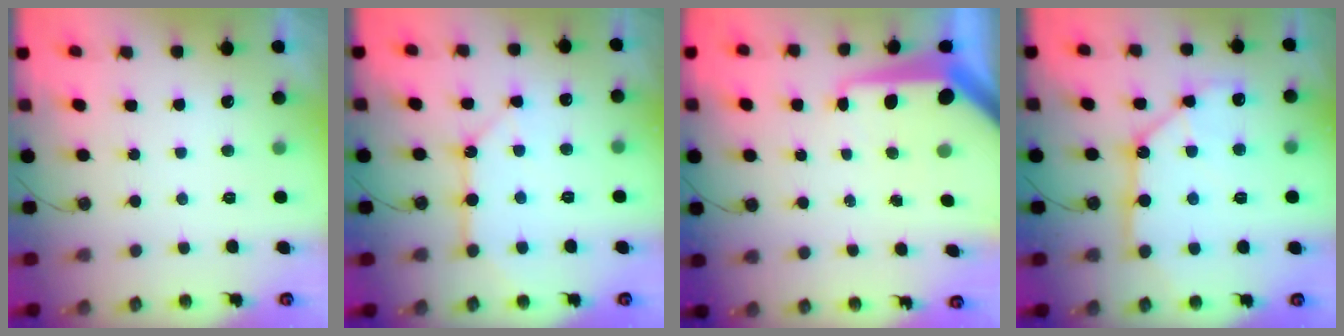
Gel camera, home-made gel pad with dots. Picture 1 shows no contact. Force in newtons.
{"total": 11.3, "press": 11.2, "slide": 1.1}
{"total": 13.1, "press": 13.1, "slide": 1.2}
{"total": 11.5, "press": 11.4, "slide": 1.5}